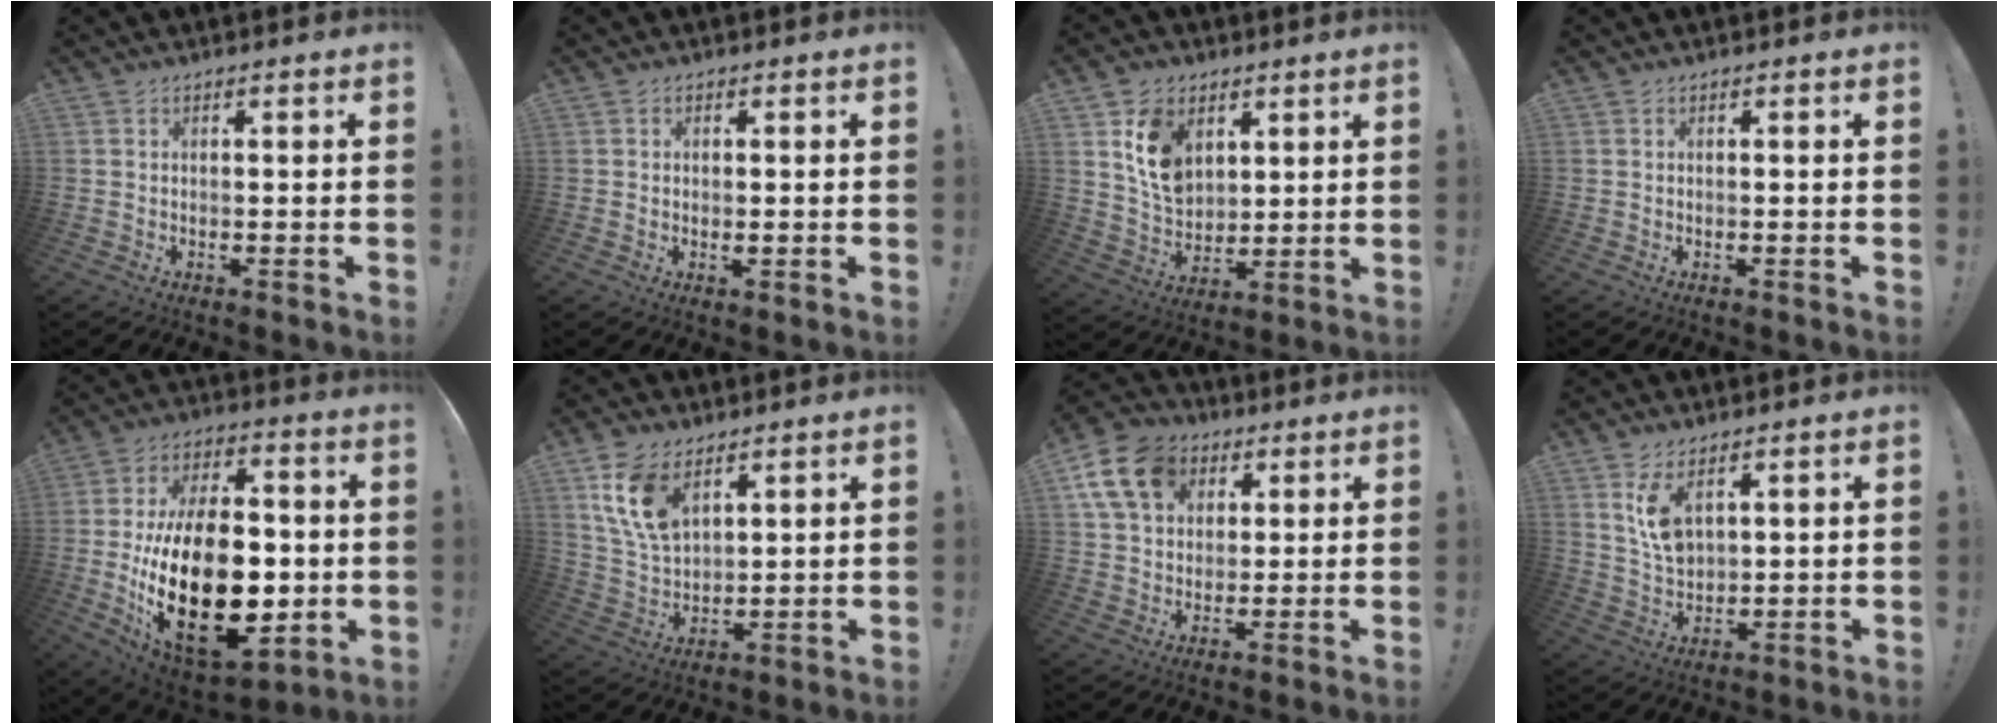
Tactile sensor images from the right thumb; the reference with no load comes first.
{"total": 0.6, "force": [-0.2, 0.5, 0.3], "torque": [-0.001, 0.000, -0.005]}
{"total": 12.1, "force": [5.5, 8.9, 6.1], "torque": [-0.098, -0.018, 0.110]}
{"total": 0.0}
{"total": 32.2, "force": [-4.1, 18.1, 26.3], "torque": [-0.496, 0.005, -0.051]}
{"total": 12.8, "force": [6.8, 7.5, 7.7], "torque": [-0.159, -0.020, 0.131]}
{"total": 15.0, "force": [5.8, 11.6, 7.5], "torque": [-0.119, -0.019, 0.115]}
{"total": 8.2, "force": [4.5, 4.3, 5.3], "torque": [-0.089, -0.021, 0.083]}